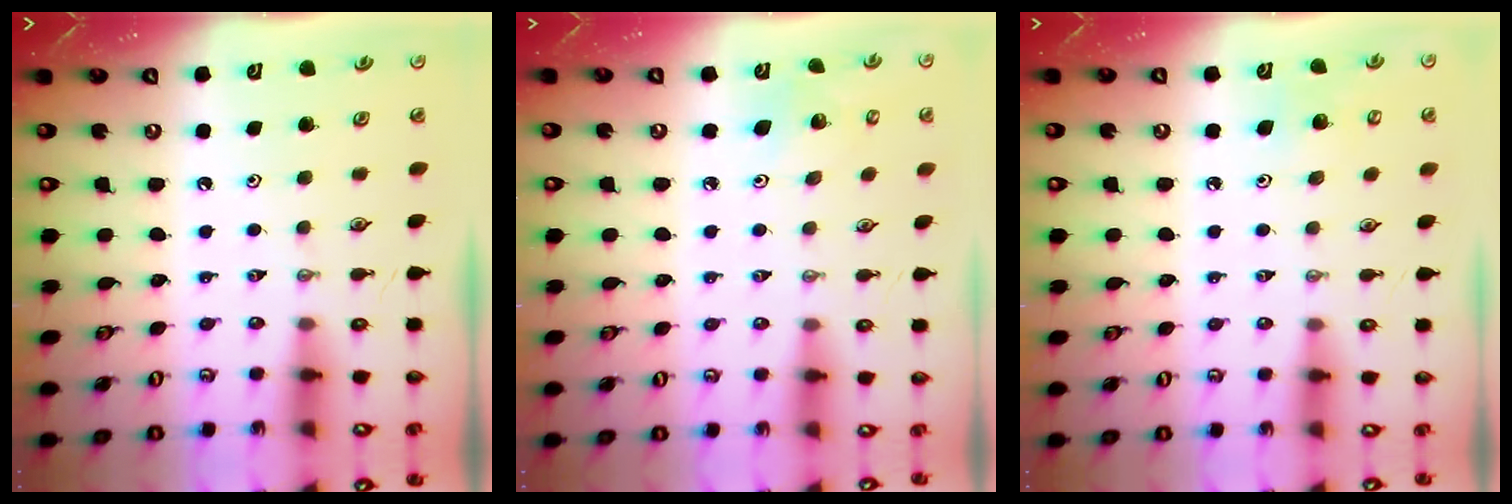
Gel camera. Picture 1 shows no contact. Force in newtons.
{"total": 4.0, "press": 4.0, "slide": 0.4}
{"total": 7.6, "press": 7.5, "slide": 1.2}